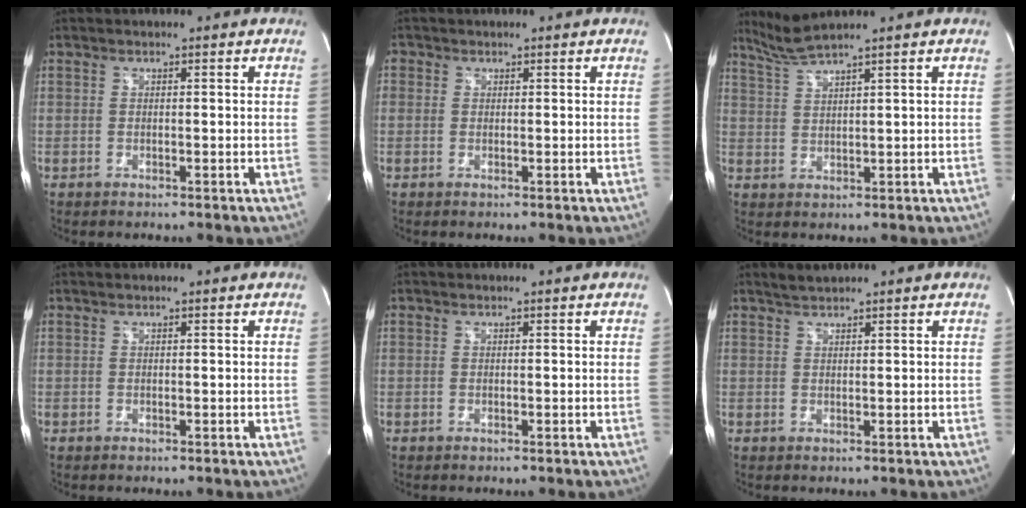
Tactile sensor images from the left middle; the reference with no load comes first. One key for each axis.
{"total": 1.1, "fx": 0.3, "fy": 1.0, "fz": 0.2, "tx": 0.006, "ty": 0.002, "tz": 0.003}
{"total": 4.0, "fx": 3.5, "fy": -1.5, "fz": 1.2, "tx": -0.040, "ty": -0.003, "tz": 0.083}
{"total": 0.0}
{"total": 0.0}
{"total": 1.5, "fx": 1.5, "fy": 0.0, "fz": 0.4, "tx": -0.011, "ty": 0.009, "tz": 0.033}